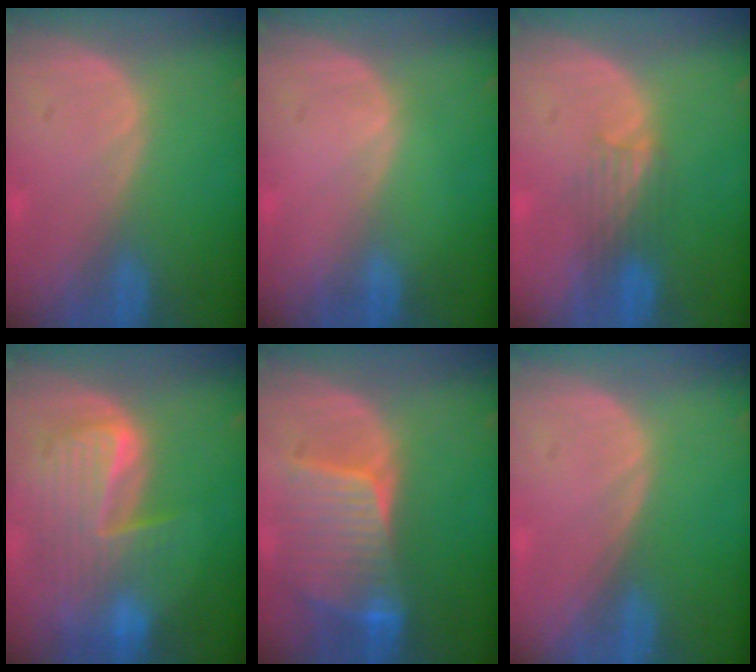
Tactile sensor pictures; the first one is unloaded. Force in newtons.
{"total": 0.0}
{"total": 3.5, "press": 3.2, "slide": 1.5}
{"total": 9.8, "press": 8.4, "slide": 5.0}
{"total": 8.1, "press": 7.8, "slide": 2.3}
{"total": 0.0}